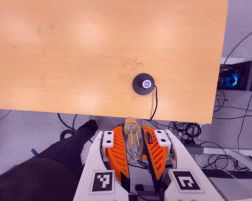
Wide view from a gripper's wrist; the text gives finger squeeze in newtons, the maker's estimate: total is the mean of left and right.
{"total": 12.4, "left": 13.8, "right": 11.0}